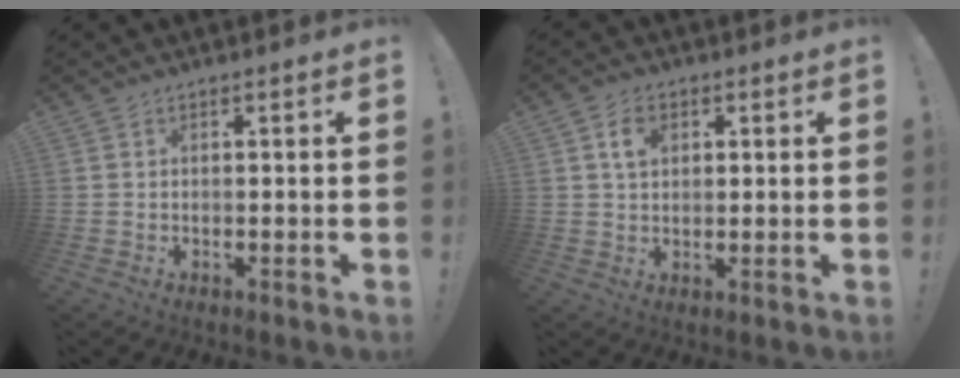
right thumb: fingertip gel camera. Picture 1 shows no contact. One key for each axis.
{"total": 5.7, "fx": 2.2, "fy": 3.9, "fz": 3.5, "tx": -0.046, "ty": -0.001, "tz": 0.037}